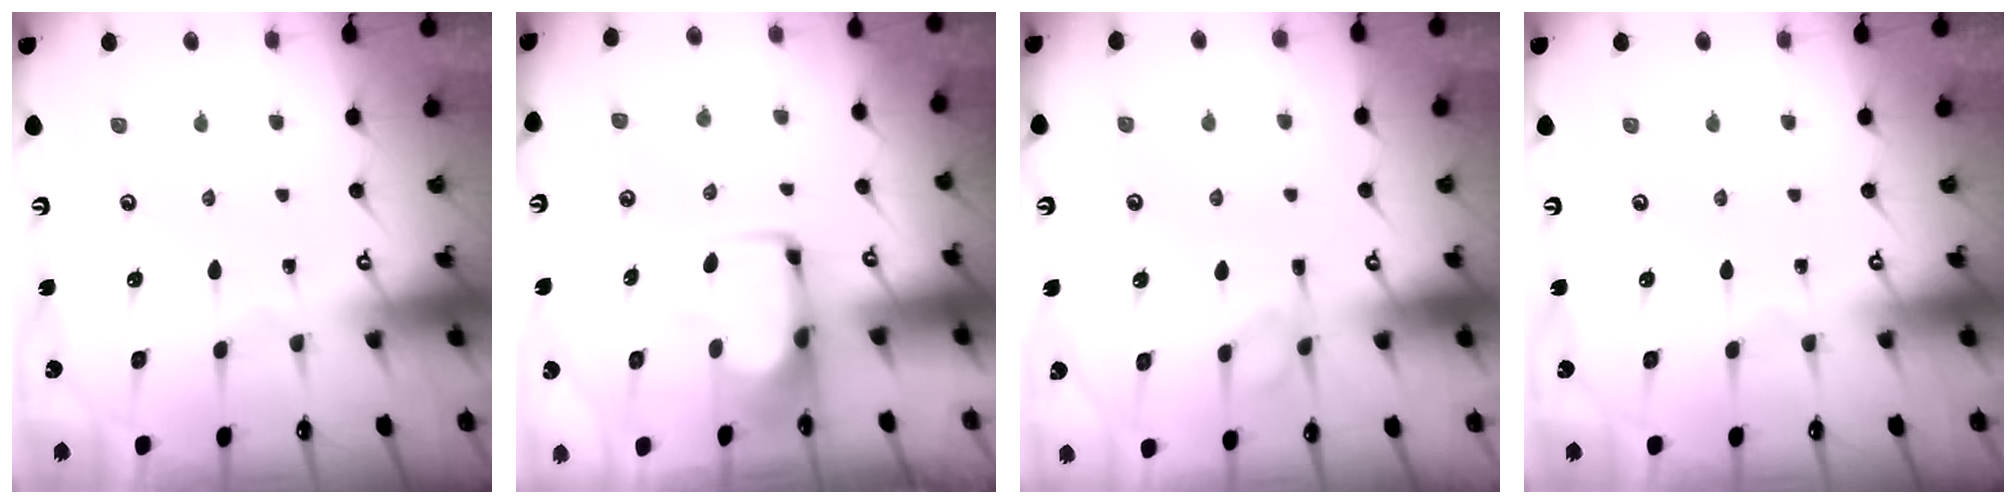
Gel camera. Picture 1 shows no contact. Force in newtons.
{"total": 1.0, "press": 0.7, "slide": 0.7}
{"total": 1.3, "press": 0.5, "slide": 1.2}
{"total": 0.0}